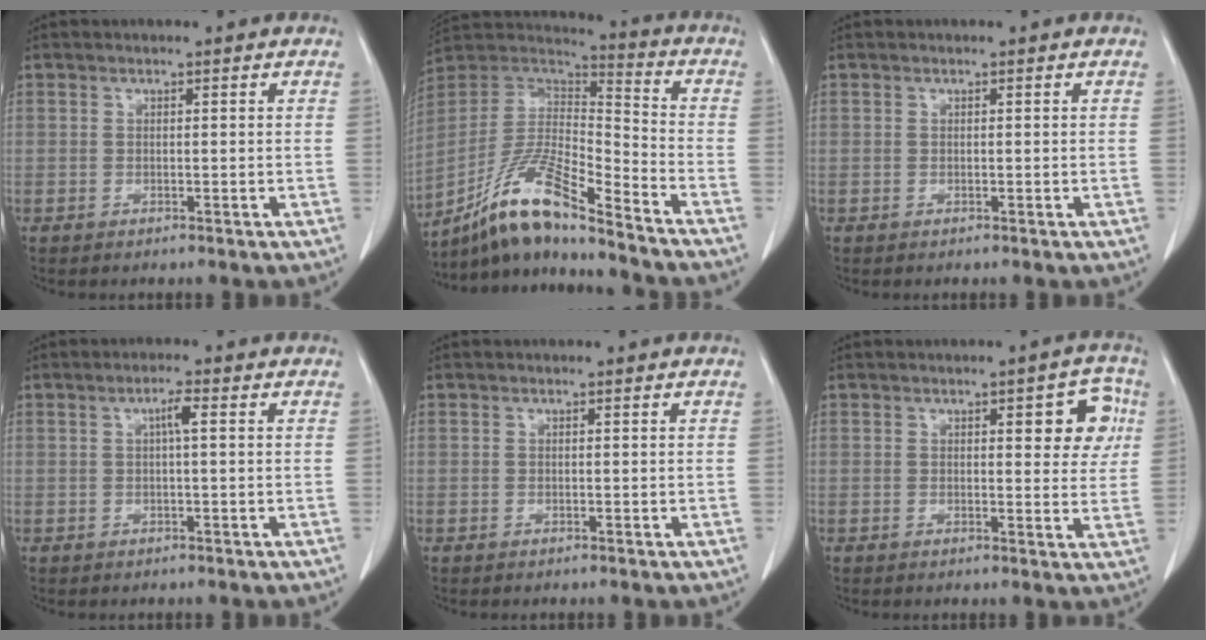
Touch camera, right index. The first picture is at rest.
{"total": 16.6, "force": [-12.5, 1.8, 10.7], "torque": [-0.213, 0.006, -0.231]}
{"total": 0.0}
{"total": 2.1, "force": [0.5, 0.2, 2.1], "torque": [-0.037, 0.004, 0.007]}
{"total": 0.0}
{"total": 6.3, "force": [2.0, 2.2, 5.6], "torque": [-0.054, 0.010, 0.020]}